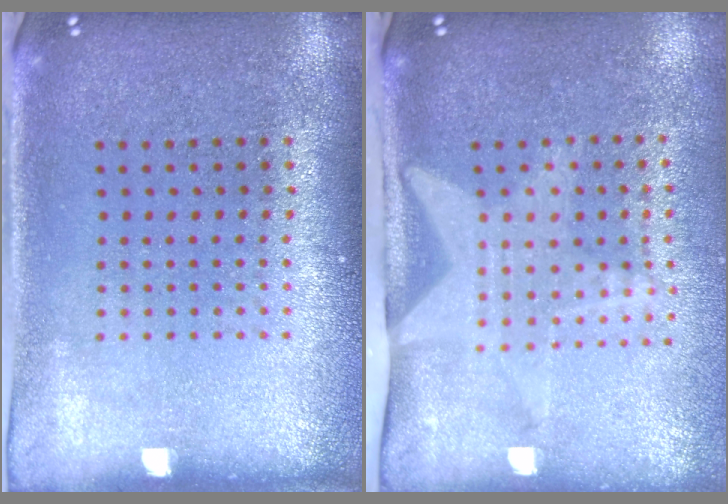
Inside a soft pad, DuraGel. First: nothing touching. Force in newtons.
{"total": 1.7, "press": 1.5, "slide": 0.7}